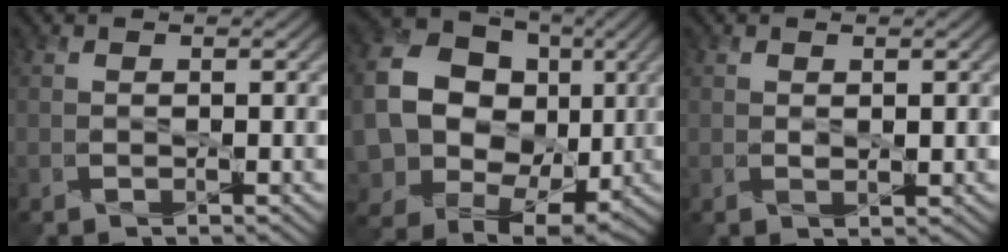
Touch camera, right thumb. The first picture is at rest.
{"total": 17.0, "force": [1.7, 14.7, 8.5], "torque": [-0.234, -0.002, 0.047]}
{"total": 0.7, "force": [0.5, 0.4, 0.3], "torque": [-0.010, 0.000, 0.013]}